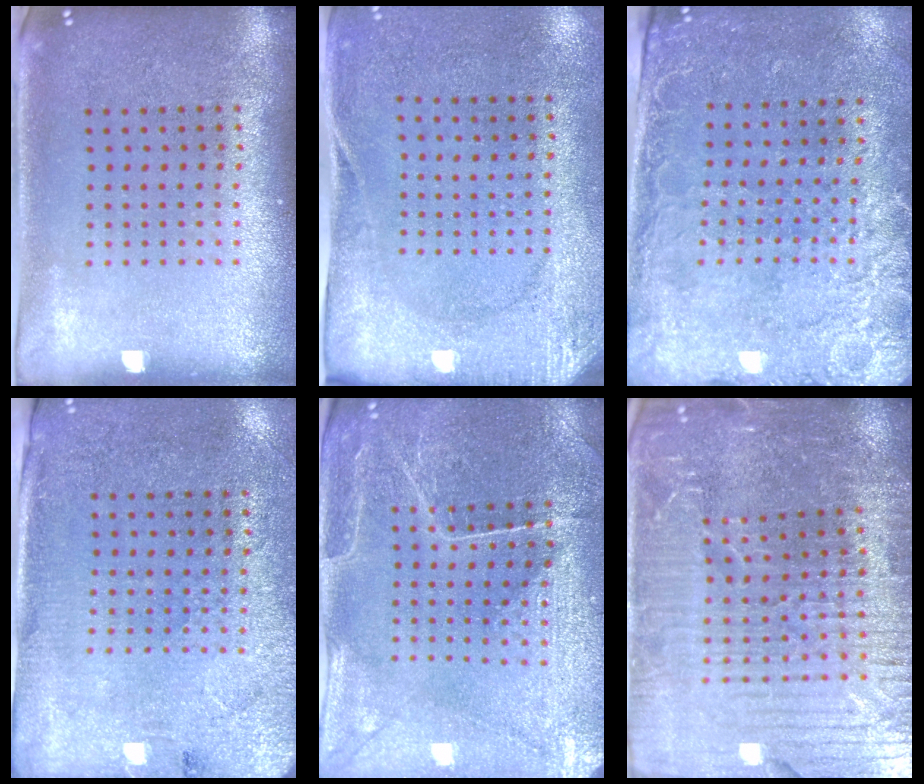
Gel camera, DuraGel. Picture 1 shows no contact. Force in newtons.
{"total": 2.7, "press": 2.1, "slide": 1.7}
{"total": 2.5, "press": 2.2, "slide": 1.3}
{"total": 2.7, "press": 2.3, "slide": 1.4}
{"total": 1.3, "press": 1.3, "slide": 0.3}
{"total": 5.3, "press": 4.8, "slide": 2.0}